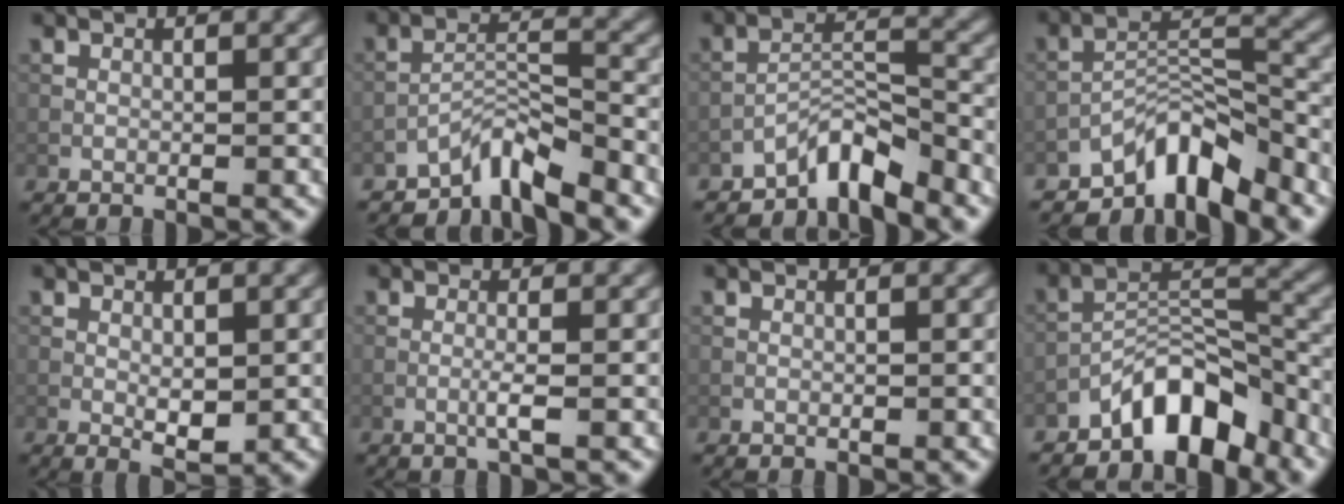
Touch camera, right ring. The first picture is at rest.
{"total": 4.4, "force": [-3.8, 0.9, 2.0], "torque": [-0.027, 0.010, -0.079]}
{"total": 4.6, "force": [-3.9, 1.2, 2.1], "torque": [-0.025, 0.013, -0.078]}
{"total": 6.8, "force": [-5.6, 2.2, 3.3], "torque": [-0.035, 0.006, -0.104]}
{"total": 2.2, "force": [-0.2, 1.0, 1.9], "torque": [-0.032, -0.005, 0.001]}
{"total": 1.3, "force": [-0.4, -0.1, 1.2], "torque": [-0.026, 0.002, -0.013]}
{"total": 0.0}
{"total": 6.5, "force": [-5.0, 2.5, 3.3], "torque": [-0.036, 0.011, -0.094]}